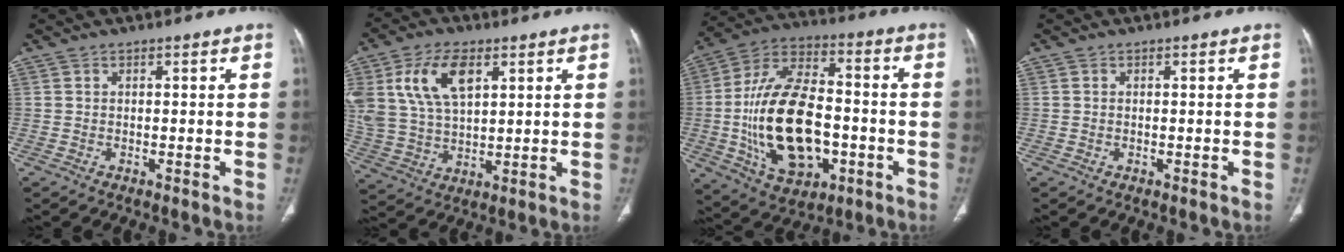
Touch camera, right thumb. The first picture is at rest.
{"total": 14.6, "force": [5.8, 8.0, 10.7], "torque": [-0.208, -0.007, 0.120]}
{"total": 23.1, "force": [-4.0, 13.5, 18.3], "torque": [-0.321, 0.024, -0.057]}
{"total": 0.0}